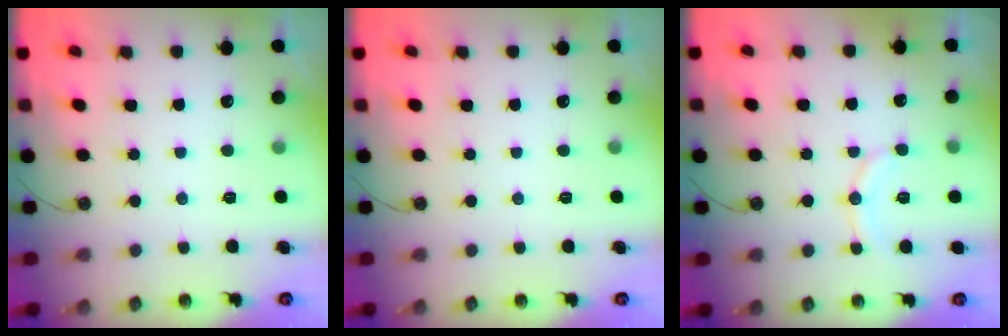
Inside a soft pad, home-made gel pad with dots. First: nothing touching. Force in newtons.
{"total": 0.0}
{"total": 10.0, "press": 9.7, "slide": 2.3}